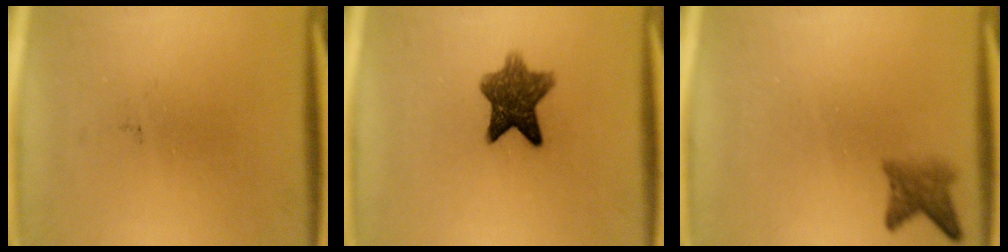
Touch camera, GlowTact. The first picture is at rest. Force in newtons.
{"total": 8.0}
{"total": 2.8}